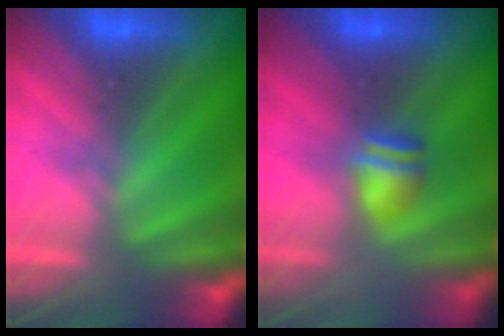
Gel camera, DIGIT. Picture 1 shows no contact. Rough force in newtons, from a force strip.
{"total": 2.4}